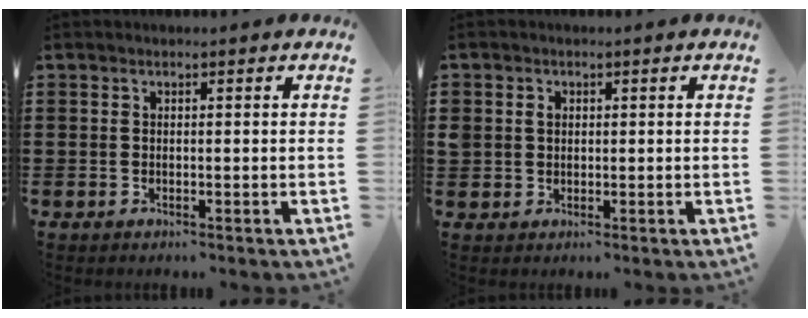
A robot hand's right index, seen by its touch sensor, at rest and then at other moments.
{"total": 1.7, "force": [0.4, 1.6, 0.5], "torque": [-0.015, 0.011, 0.007]}